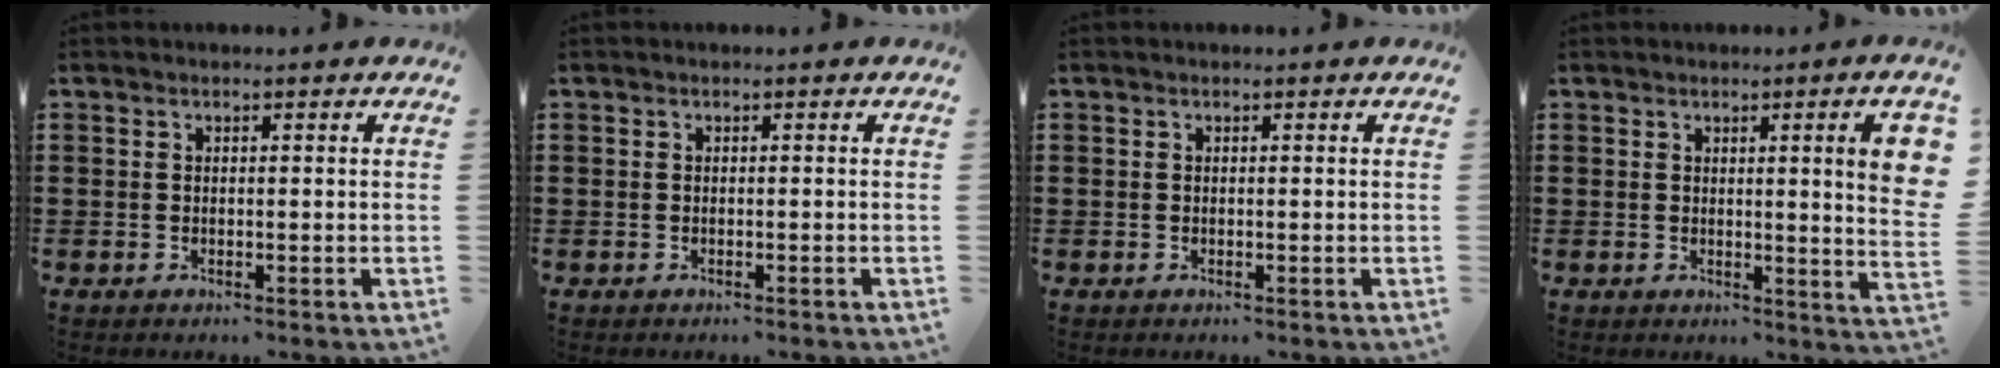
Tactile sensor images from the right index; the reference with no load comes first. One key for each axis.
{"total": 0.0}
{"total": 0.0}
{"total": 6.3, "fx": 1.9, "fy": 0.3, "fz": 6.0, "tx": -0.088, "ty": -0.011, "tz": 0.024}